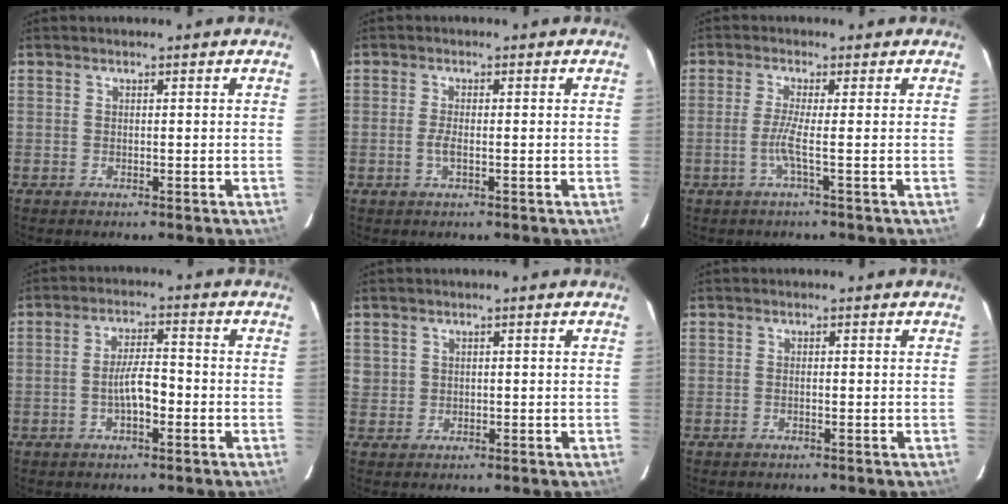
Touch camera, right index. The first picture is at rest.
{"total": 2.0, "force": [-0.6, 0.5, 1.8], "torque": [-0.041, -0.002, -0.012]}
{"total": 2.8, "force": [-0.9, -1.1, 2.4], "torque": [-0.056, -0.005, -0.021]}
{"total": 5.4, "force": [-1.7, 1.8, 4.7], "torque": [-0.088, 0.005, -0.025]}
{"total": 2.0, "force": [0.4, 1.9, 0.1], "torque": [0.001, 0.005, 0.009]}
{"total": 0.6, "force": [-0.3, 0.3, 0.4], "torque": [-0.009, 0.001, -0.004]}